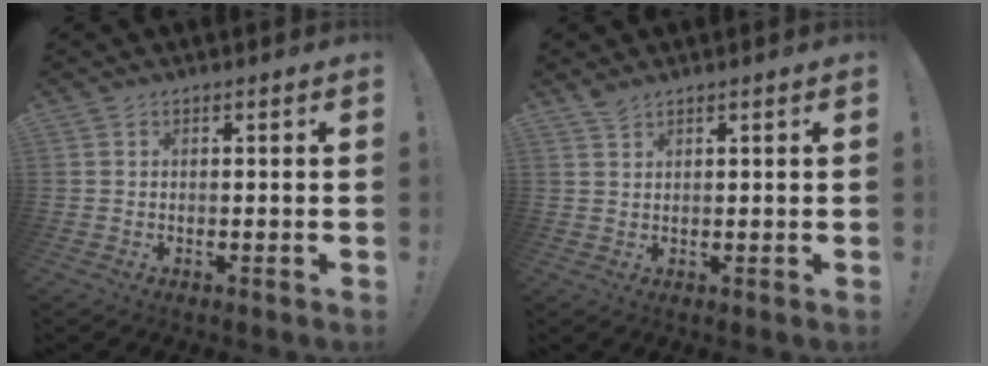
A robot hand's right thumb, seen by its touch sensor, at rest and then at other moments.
{"total": 1.9, "force": [1.7, 0.5, 0.8], "torque": [-0.023, -0.003, 0.033]}